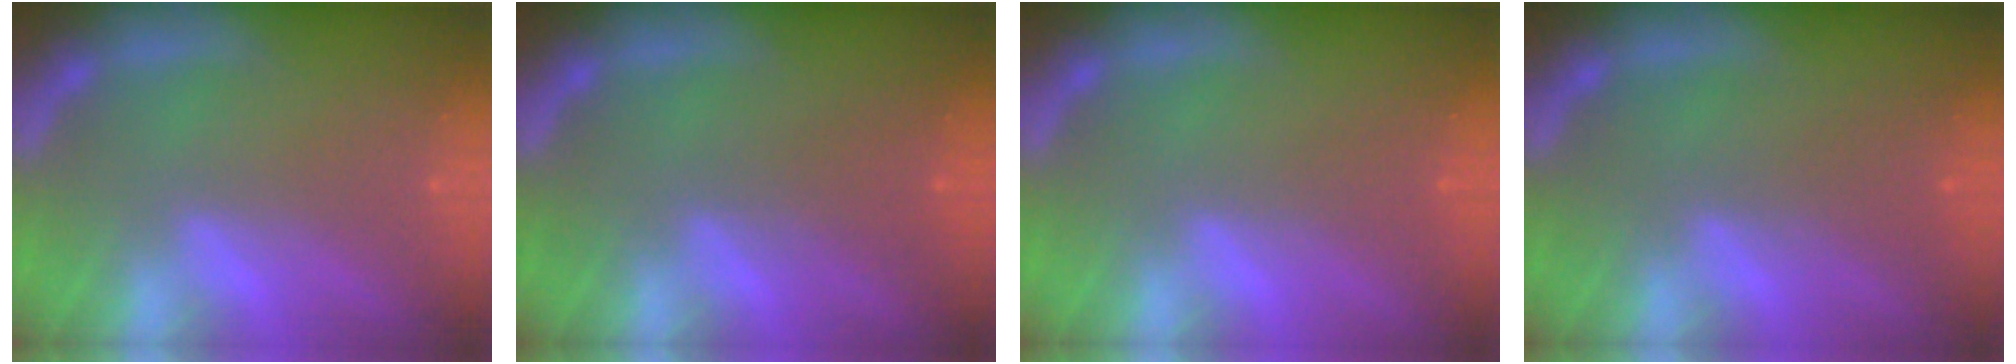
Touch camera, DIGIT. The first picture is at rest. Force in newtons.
{"total": 2.0}
{"total": 1.0}
{"total": 1.5}